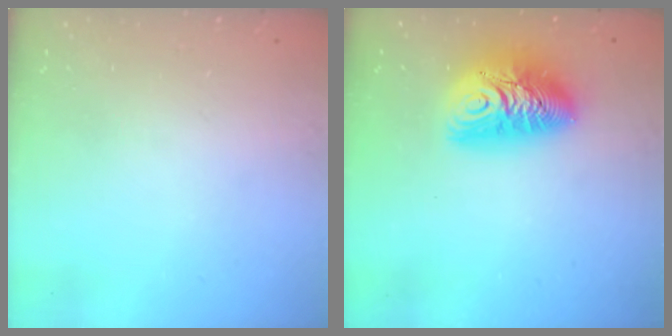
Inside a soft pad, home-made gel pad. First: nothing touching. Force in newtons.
{"total": 15.7, "press": 15.6, "slide": 1.7}